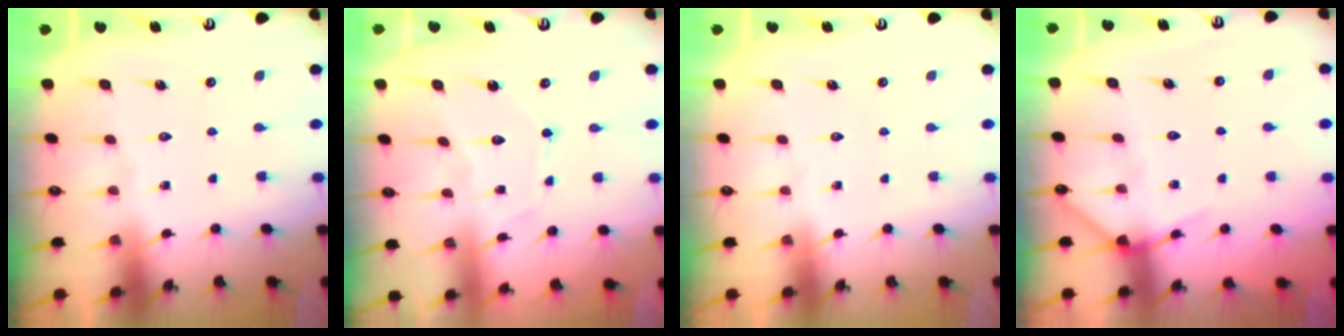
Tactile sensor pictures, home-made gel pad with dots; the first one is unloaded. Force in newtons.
{"total": 8.3, "press": 8.3, "slide": 0.2}
{"total": 0.0}
{"total": 5.1, "press": 5.1, "slide": 0.4}